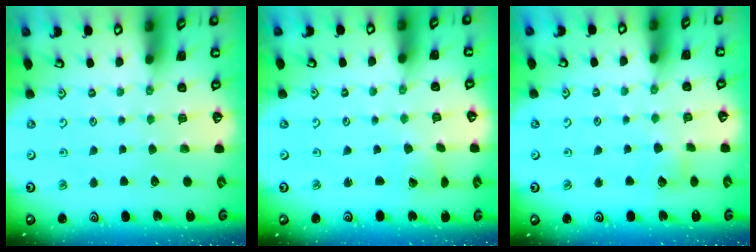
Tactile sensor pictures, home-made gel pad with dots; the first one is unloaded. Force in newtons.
{"total": 1.6, "press": 1.5, "slide": 0.4}
{"total": 4.2, "press": 4.2, "slide": 0.4}